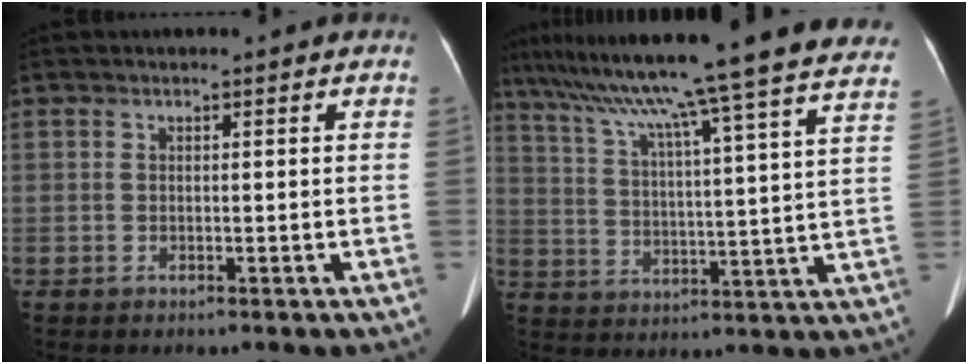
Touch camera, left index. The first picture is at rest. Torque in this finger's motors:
{"motor_torque": [1.00, -1.14, 0.84, 0.21]}